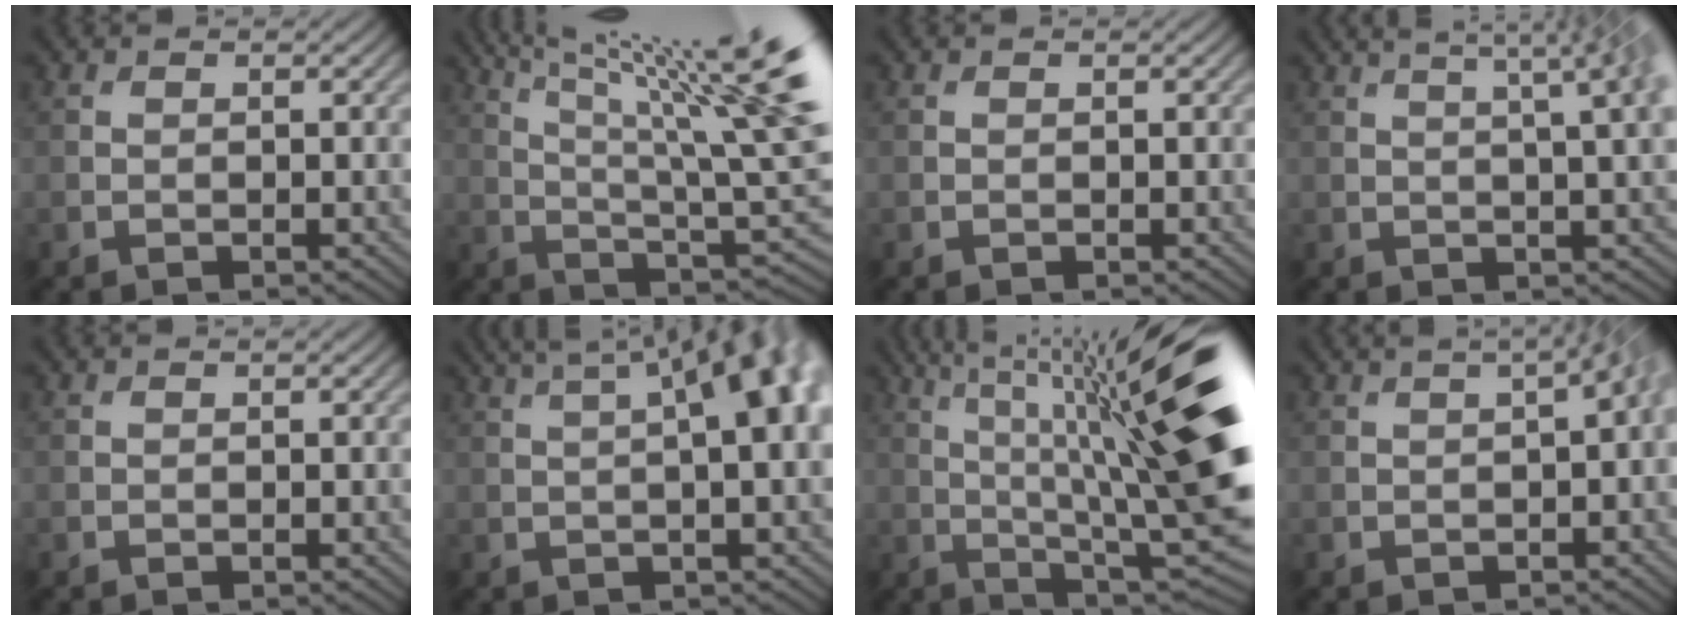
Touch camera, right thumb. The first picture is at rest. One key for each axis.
{"total": 18.6, "fx": 8.3, "fy": 3.9, "fz": 16.1, "tx": -0.225, "ty": 0.019, "tz": 0.129}
{"total": 0.0}
{"total": 10.4, "fx": 4.5, "fy": 3.1, "fz": 8.9, "tx": -0.093, "ty": 0.052, "tz": 0.035}
{"total": 0.0}
{"total": 10.3, "fx": 3.0, "fy": 3.0, "fz": 9.3, "tx": -0.112, "ty": 0.038, "tz": 0.036}
{"total": 17.7, "fx": 3.8, "fy": 3.6, "fz": 16.9, "tx": -0.256, "ty": 0.027, "tz": 0.079}
{"total": 5.0, "fx": 0.9, "fy": 1.8, "fz": 4.6, "tx": -0.038, "ty": 0.019, "tz": 0.007}